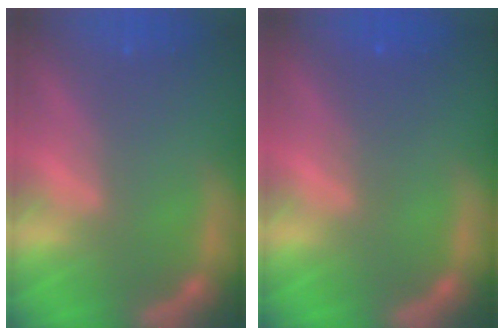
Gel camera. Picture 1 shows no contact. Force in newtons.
{"total": 2.0}